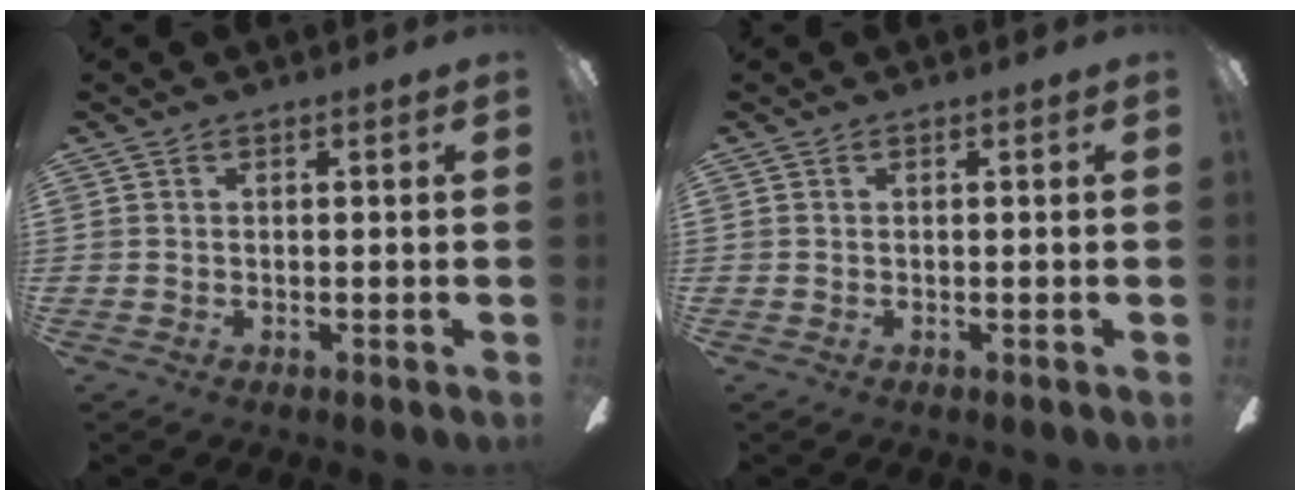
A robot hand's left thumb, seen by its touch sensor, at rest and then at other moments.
{"total": 0.0}